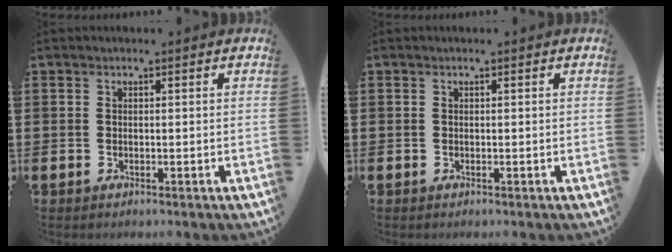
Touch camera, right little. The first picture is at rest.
{"total": 0.0}